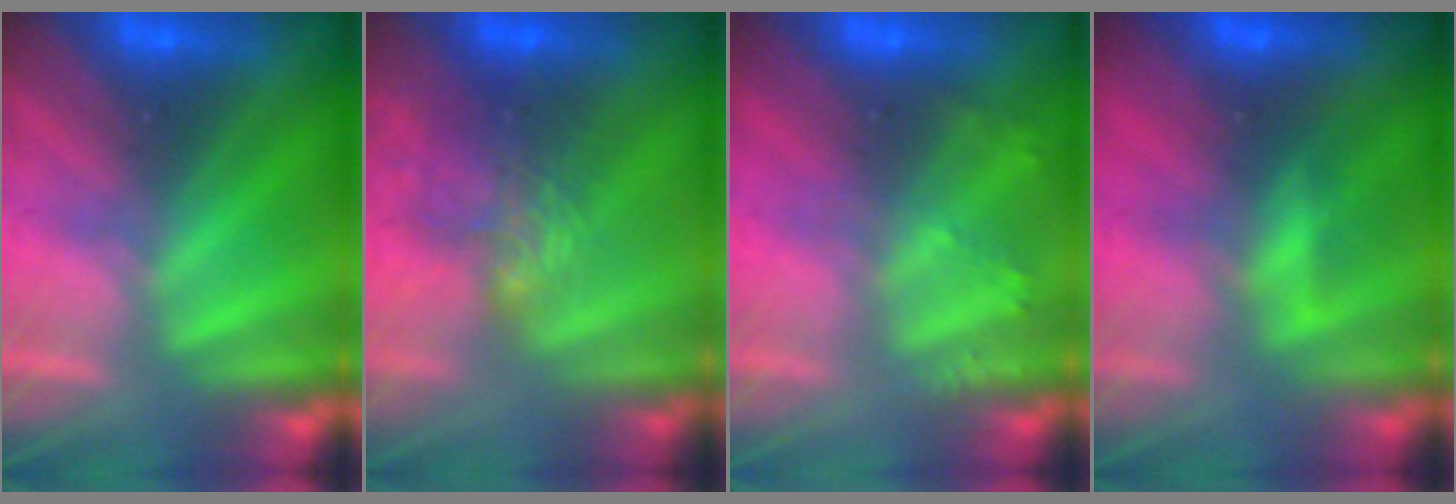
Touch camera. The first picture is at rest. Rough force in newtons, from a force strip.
{"total": 10.3}
{"total": 2.2}
{"total": 4.7}